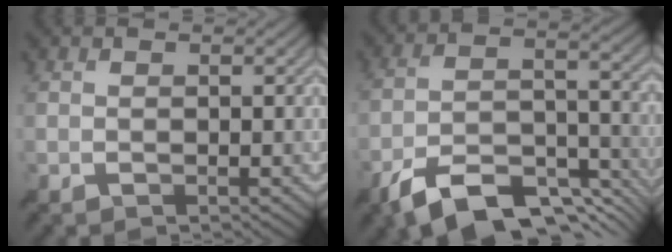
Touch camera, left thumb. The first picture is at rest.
{"total": 12.0, "force": [-8.4, 4.4, 7.3], "torque": [-0.130, 0.002, -0.164]}